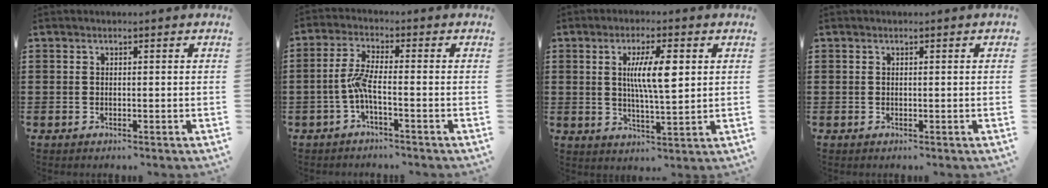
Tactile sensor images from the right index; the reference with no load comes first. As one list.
[{"total": 4.6, "force": [-1.7, 0.7, 4.2], "torque": [-0.098, -0.003, -0.039]}, {"total": 8.4, "force": [1.9, 1.8, 7.9], "torque": [-0.156, 0.005, 0.030]}, {"total": 0.0}]